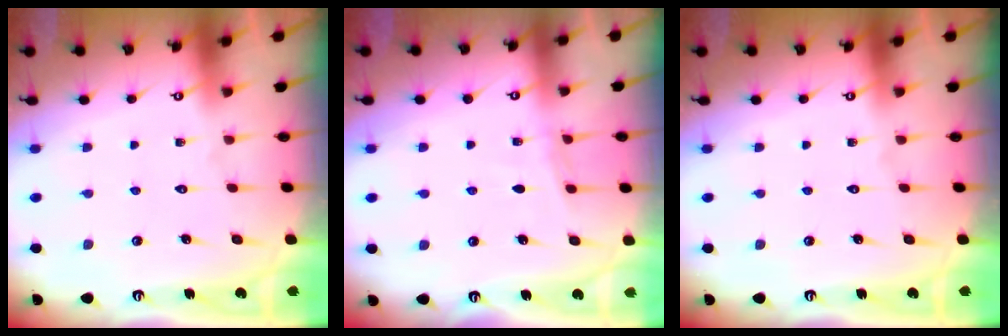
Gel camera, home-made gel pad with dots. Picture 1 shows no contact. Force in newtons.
{"total": 4.2, "press": 4.2, "slide": 0.4}
{"total": 0.0}